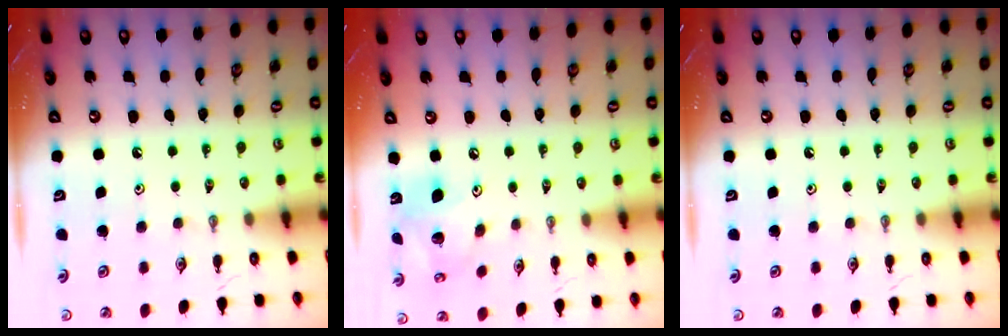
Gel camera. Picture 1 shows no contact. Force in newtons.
{"total": 13.9, "press": 13.7, "slide": 2.4}
{"total": 0.0}